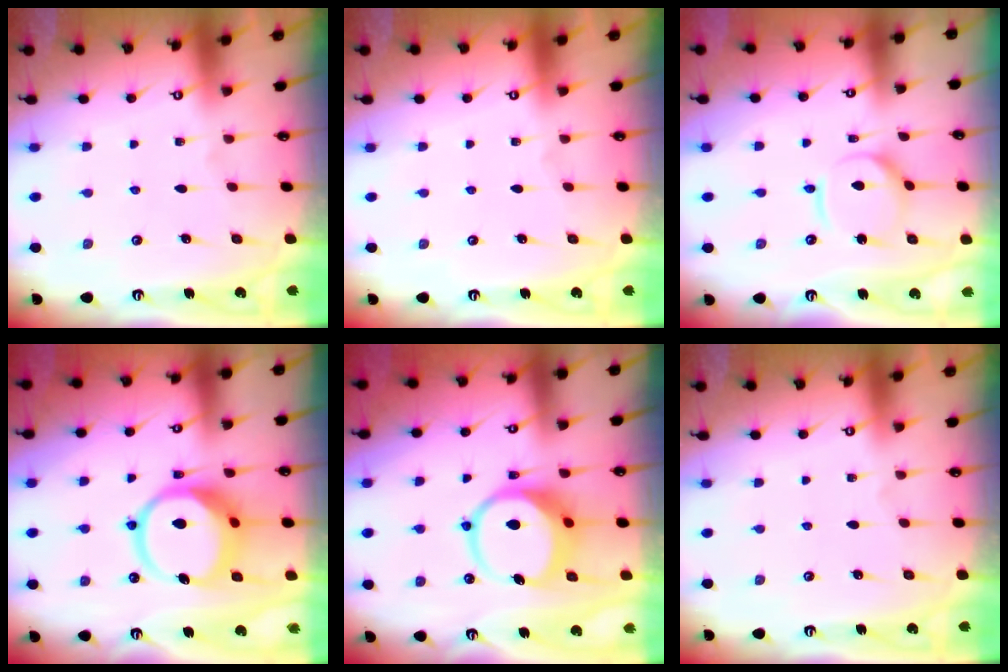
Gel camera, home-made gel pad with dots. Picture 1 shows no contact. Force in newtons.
{"total": 0.0}
{"total": 8.5, "press": 8.4, "slide": 0.9}
{"total": 14.3, "press": 14.2, "slide": 1.9}
{"total": 11.0, "press": 10.9, "slide": 1.3}
{"total": 0.0}